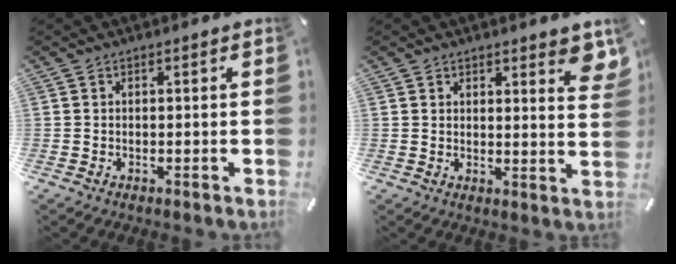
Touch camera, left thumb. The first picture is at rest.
{"total": 4.7, "force": [3.5, 1.9, 2.6], "torque": [-0.020, -0.022, 0.055]}